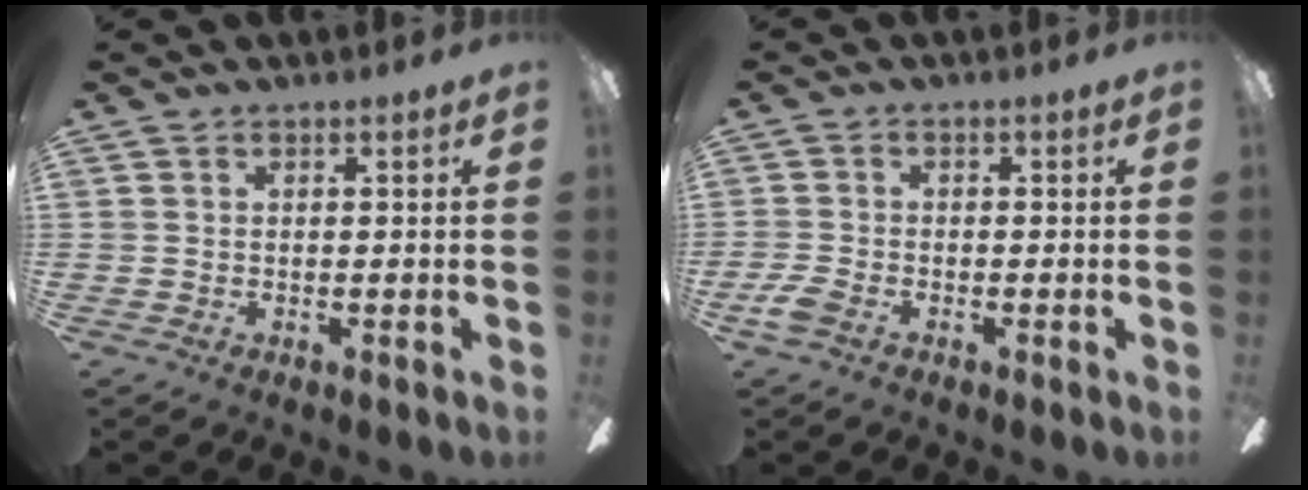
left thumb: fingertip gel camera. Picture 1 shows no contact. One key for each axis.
{"total": 3.4, "fx": -1.7, "fy": 2.0, "fz": 2.2, "tx": -0.052, "ty": 0.003, "tz": -0.033}